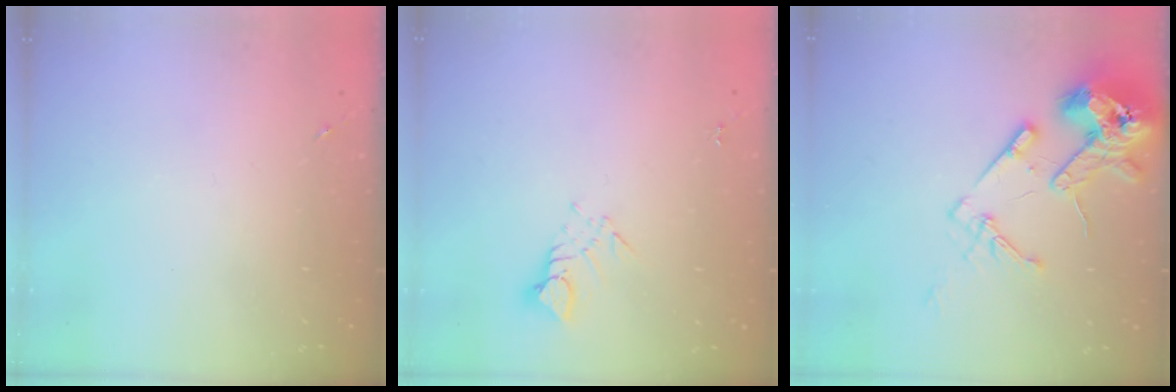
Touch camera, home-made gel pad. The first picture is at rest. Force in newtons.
{"total": 3.5, "press": 3.5, "slide": 0.3}
{"total": 16.3, "press": 16.1, "slide": 2.5}